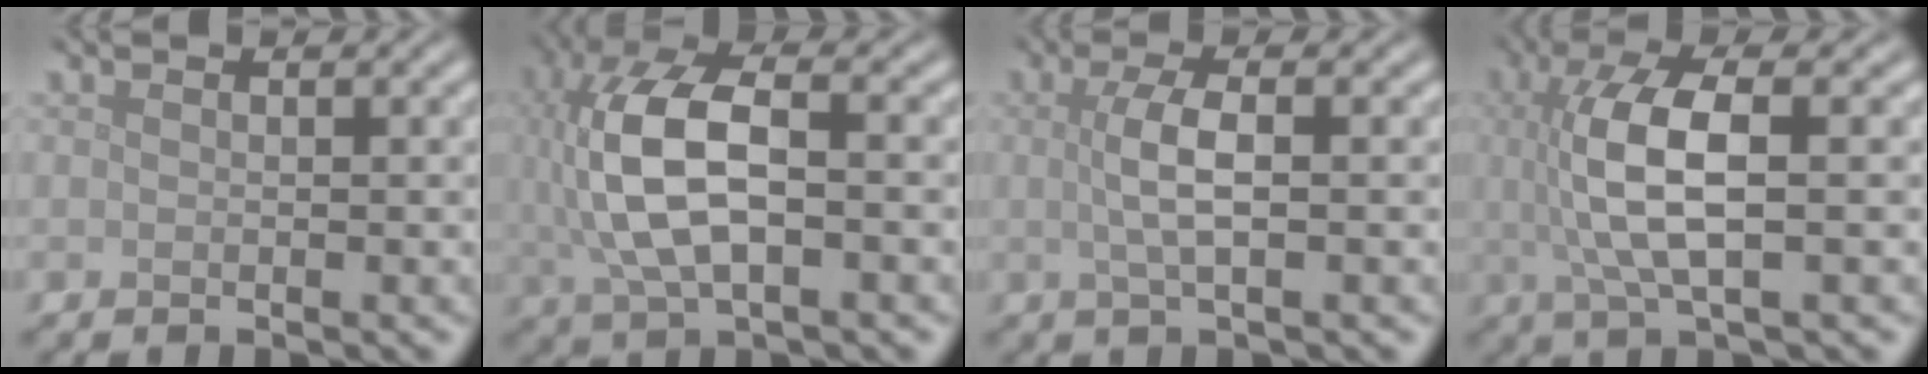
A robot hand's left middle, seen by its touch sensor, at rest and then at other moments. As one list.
[{"total": 8.8, "force": [0.4, 4.1, 7.7], "torque": [-0.176, 0.008, 0.008]}, {"total": 3.0, "force": [0.2, 0.8, 2.9], "torque": [-0.058, 0.004, 0.002]}, {"total": 6.3, "force": [0.4, 1.9, 6.0], "torque": [-0.126, 0.002, 0.010]}]